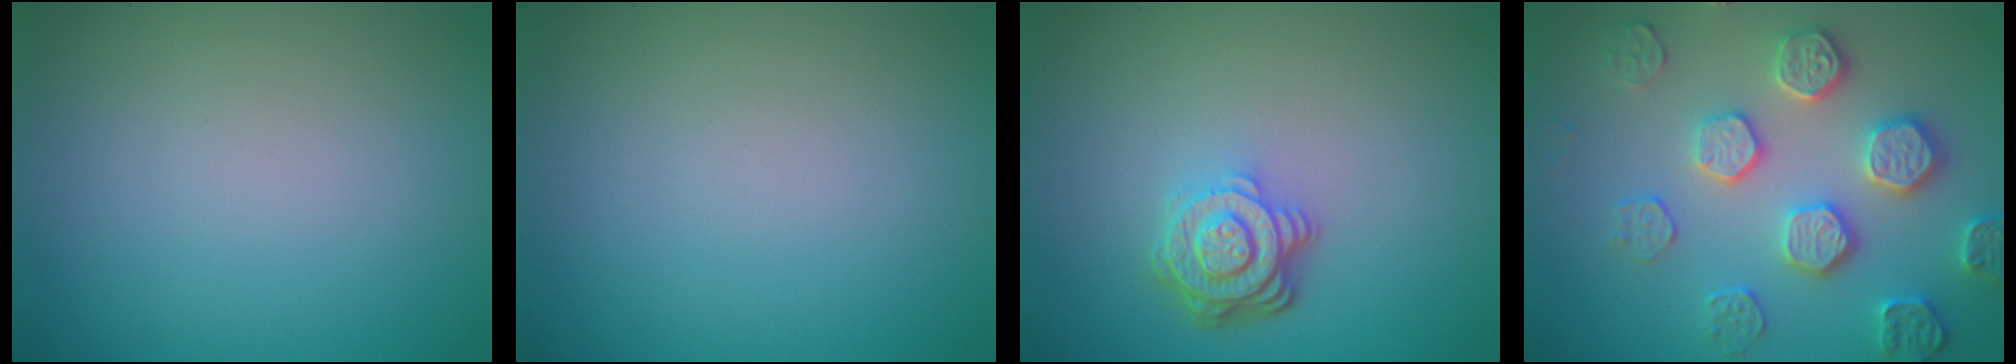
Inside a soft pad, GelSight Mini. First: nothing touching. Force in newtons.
{"total": 0.0}
{"total": 4.4, "press": 3.3, "slide": 2.9}
{"total": 4.8, "press": 4.5, "slide": 1.5}